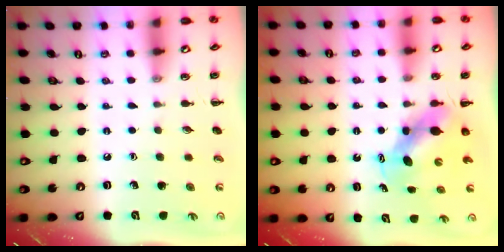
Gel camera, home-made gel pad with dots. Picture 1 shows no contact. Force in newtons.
{"total": 6.5, "press": 6.4, "slide": 0.9}